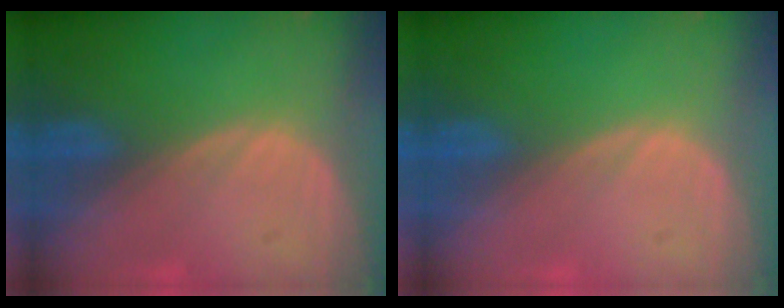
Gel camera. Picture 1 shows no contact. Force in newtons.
{"total": 0.0}